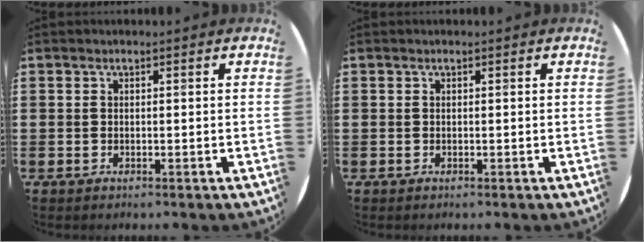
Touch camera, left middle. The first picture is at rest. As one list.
[{"total": 0.0}]